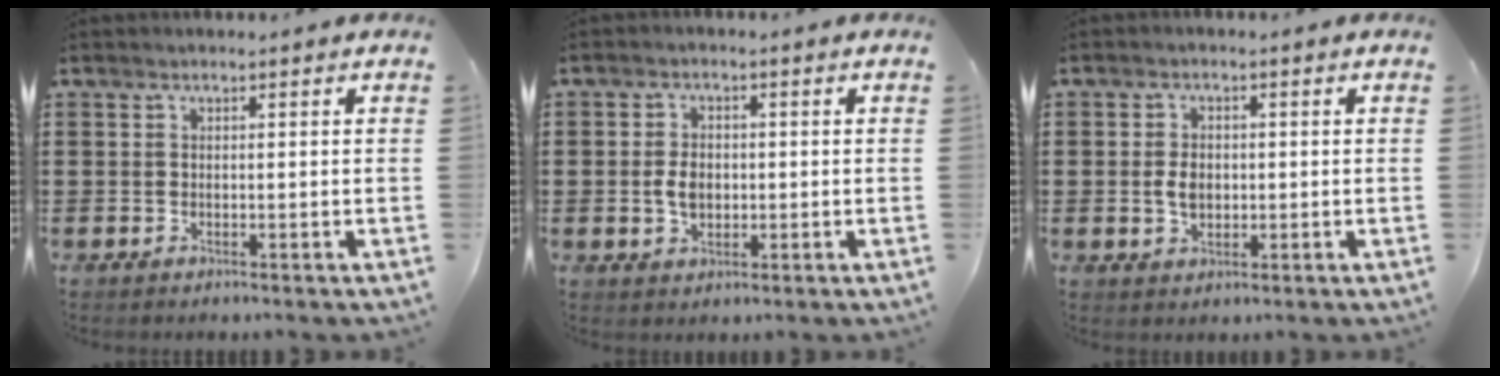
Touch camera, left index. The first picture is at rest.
{"total": 3.8, "force": [-0.2, 2.5, 2.9], "torque": [-0.065, 0.003, -0.006]}
{"total": 3.5, "force": [0.0, 2.2, 2.7], "torque": [-0.053, 0.007, 0.000]}